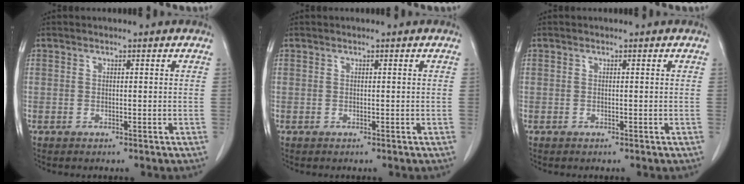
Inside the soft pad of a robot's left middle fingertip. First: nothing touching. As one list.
[{"total": 0.0}, {"total": 0.0}]